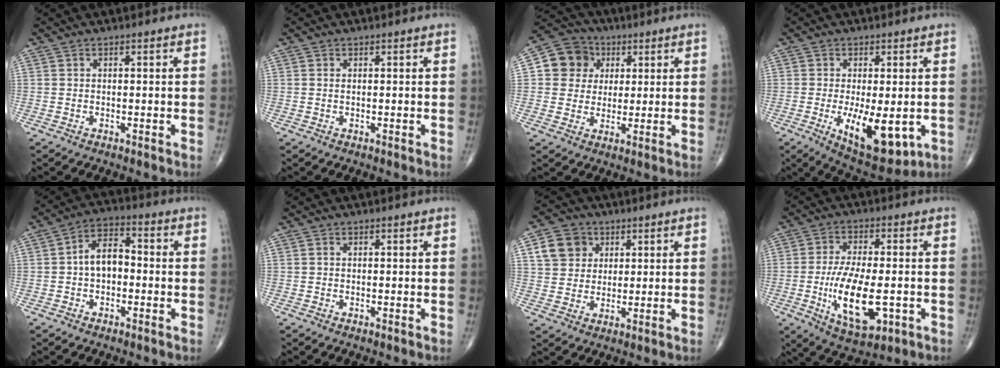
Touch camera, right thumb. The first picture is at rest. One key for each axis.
{"total": 0.0}
{"total": 9.8, "fx": 2.4, "fy": 9.0, "fz": 2.9, "tx": -0.020, "ty": 0.004, "tz": 0.031}
{"total": 12.2, "fx": -2.8, "fy": 5.1, "fz": 10.8, "tx": -0.155, "ty": -0.023, "tz": -0.029}
{"total": 7.4, "fx": -0.6, "fy": 4.7, "fz": 5.7, "tx": -0.084, "ty": 0.030, "tz": -0.022}
{"total": 0.0}
{"total": 8.1, "fx": 2.9, "fy": 6.9, "fz": 3.0, "tx": -0.028, "ty": -0.003, "tz": 0.051}
{"total": 14.4, "fx": -3.3, "fy": 6.3, "fz": 12.6, "tx": -0.221, "ty": -0.004, "tz": -0.045}